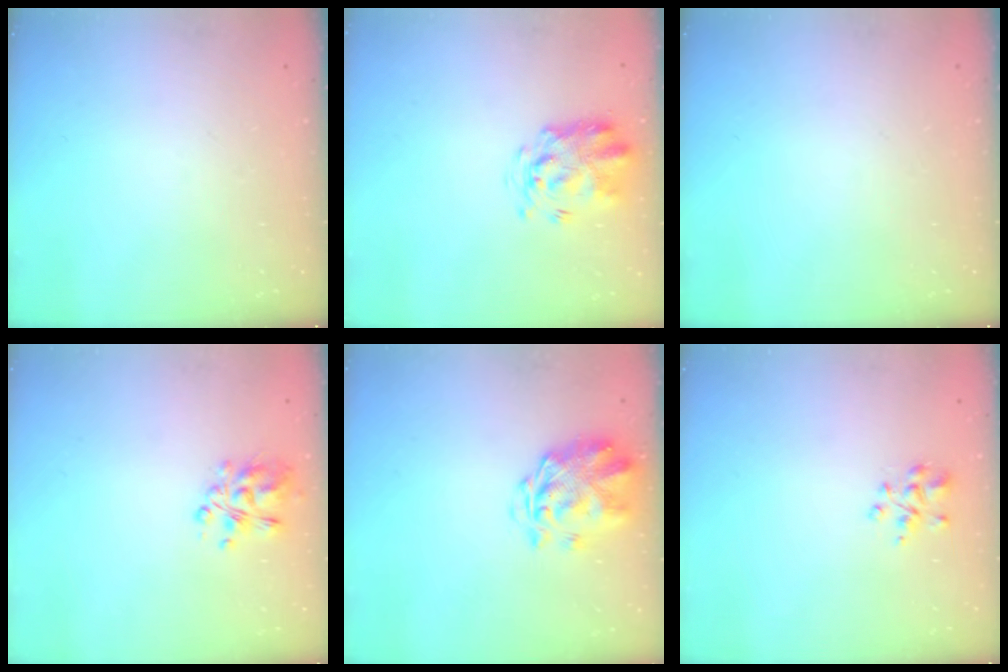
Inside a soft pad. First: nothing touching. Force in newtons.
{"total": 3.4, "press": 3.3, "slide": 0.7}
{"total": 0.0}
{"total": 6.9, "press": 6.6, "slide": 2.0}
{"total": 3.5, "press": 3.1, "slide": 1.5}
{"total": 3.8, "press": 3.8, "slide": 0.2}